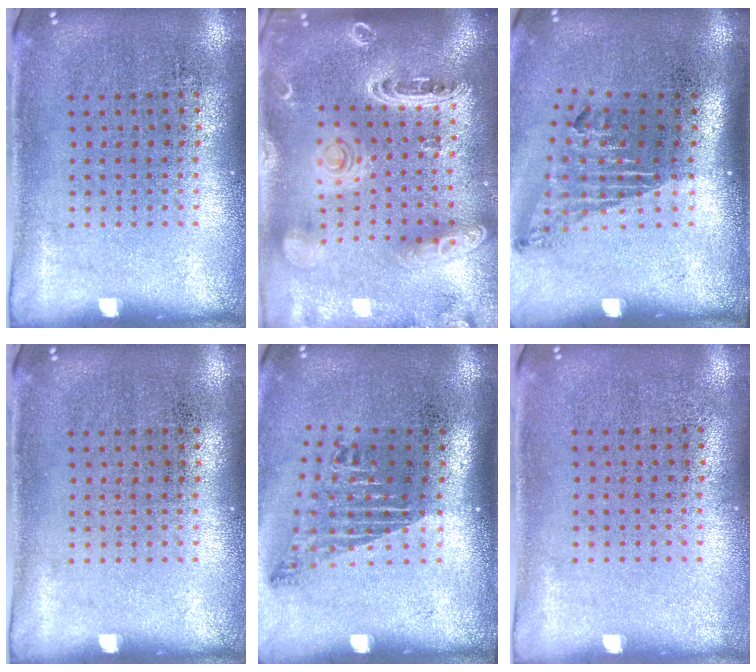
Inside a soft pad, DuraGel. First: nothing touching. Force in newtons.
{"total": 2.7, "press": 2.3, "slide": 1.3}
{"total": 1.7, "press": 1.1, "slide": 1.3}
{"total": 0.0}
{"total": 1.8, "press": 1.2, "slide": 1.3}
{"total": 0.0}